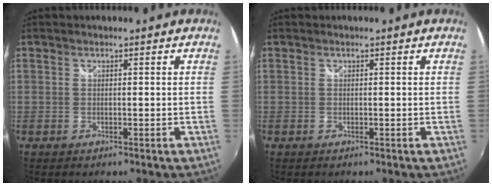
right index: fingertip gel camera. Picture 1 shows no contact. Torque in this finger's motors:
{"motor_torque": [0.00, 0.00, 0.00, 0.00]}